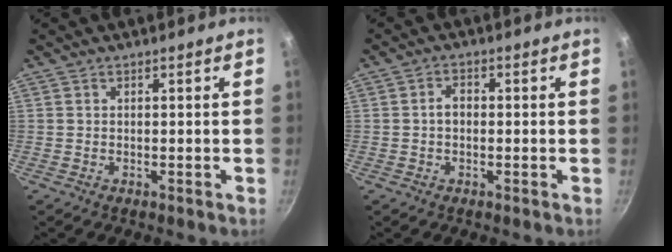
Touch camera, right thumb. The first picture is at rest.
{"total": 2.3, "force": [-0.2, 1.6, 1.6], "torque": [-0.022, 0.011, -0.005]}